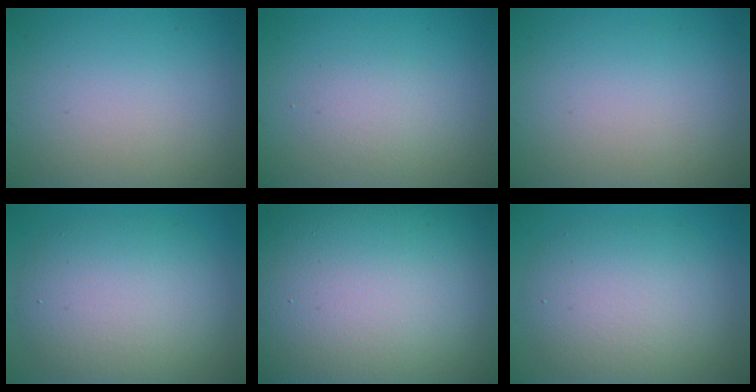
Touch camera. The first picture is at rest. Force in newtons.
{"total": 1.7, "press": 1.7, "slide": 0.2}
{"total": 0.0}
{"total": 7.3, "press": 7.3, "slide": 0.6}
{"total": 24.6, "press": 24.6, "slide": 1.1}
{"total": 6.2, "press": 6.2, "slide": 0.6}